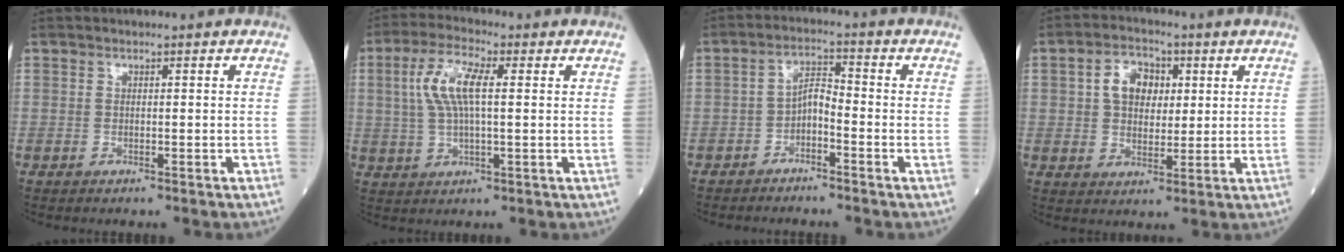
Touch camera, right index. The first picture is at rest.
{"total": 7.9, "force": [1.7, 2.0, 7.4], "torque": [-0.162, 0.013, 0.034]}
{"total": 3.4, "force": [-2.1, 1.2, 2.4], "torque": [-0.041, 0.010, -0.041]}
{"total": 6.7, "force": [1.8, 4.5, 4.6], "torque": [-0.083, 0.017, 0.033]}